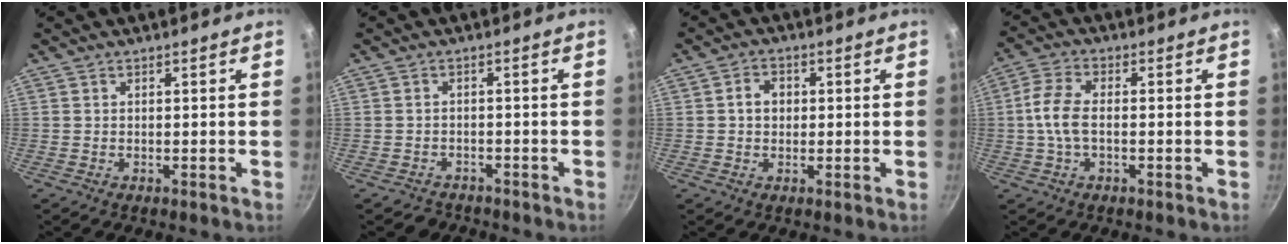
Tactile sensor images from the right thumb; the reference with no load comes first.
{"total": 2.8, "force": [-2.2, 1.7, -0.1], "torque": [0.013, 0.037, -0.032]}
{"total": 3.7, "force": [0.3, 3.1, 2.1], "torque": [-0.015, 0.008, 0.002]}
{"total": 7.0, "force": [-0.6, 3.8, 5.9], "torque": [-0.123, 0.019, -0.020]}